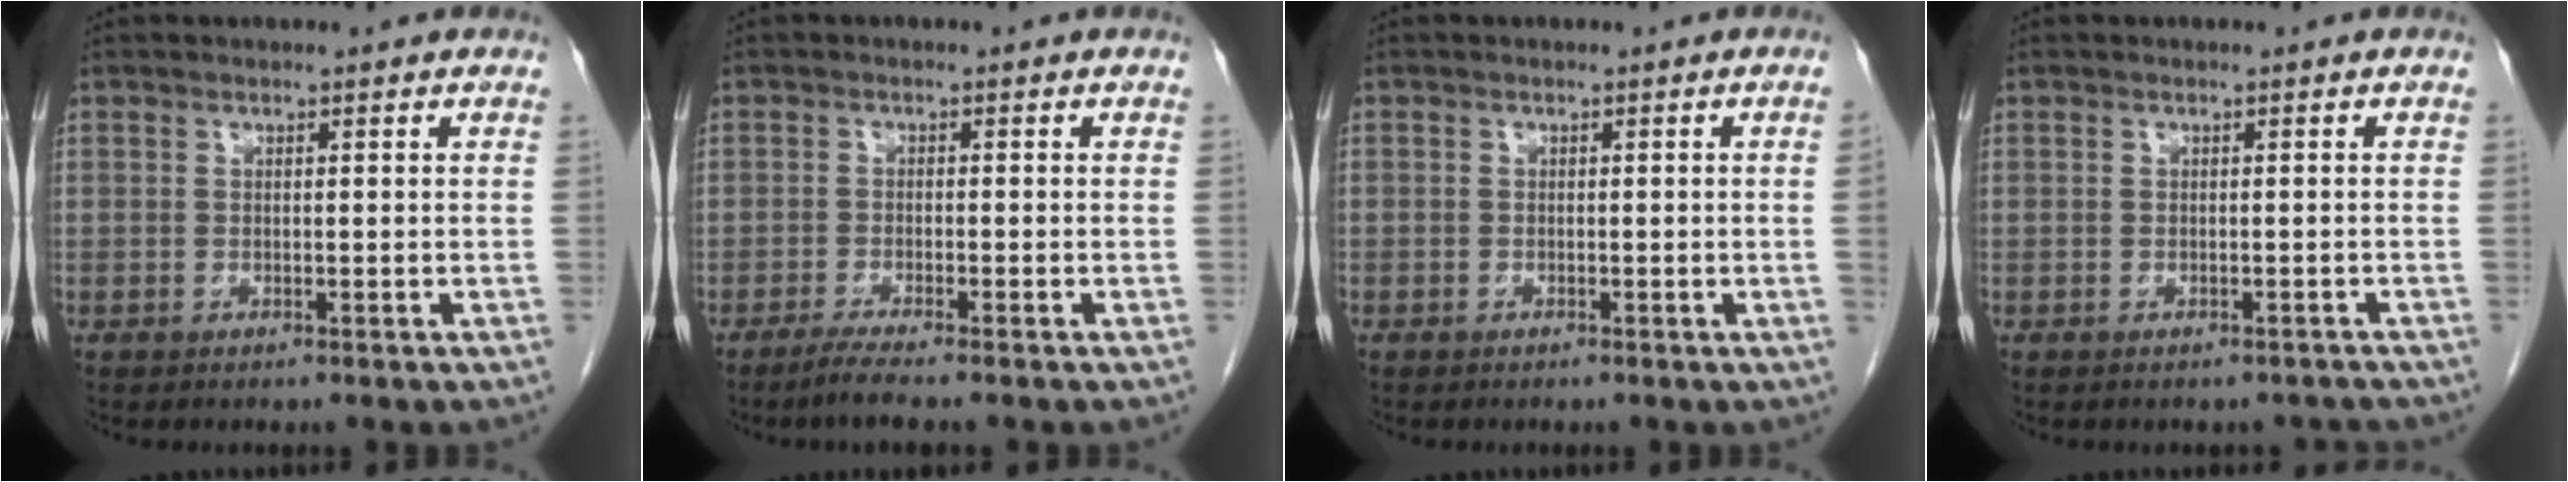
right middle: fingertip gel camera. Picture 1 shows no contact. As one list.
[{"total": 3.4, "force": [-2.7, -0.4, 2.0], "torque": [-0.042, -0.008, -0.052]}, {"total": 0.8, "force": [-0.1, -0.4, 0.7], "torque": [0.001, 0.002, -0.001]}, {"total": 3.5, "force": [-3.1, 1.5, 0.2], "torque": [0.004, 0.002, -0.033]}]